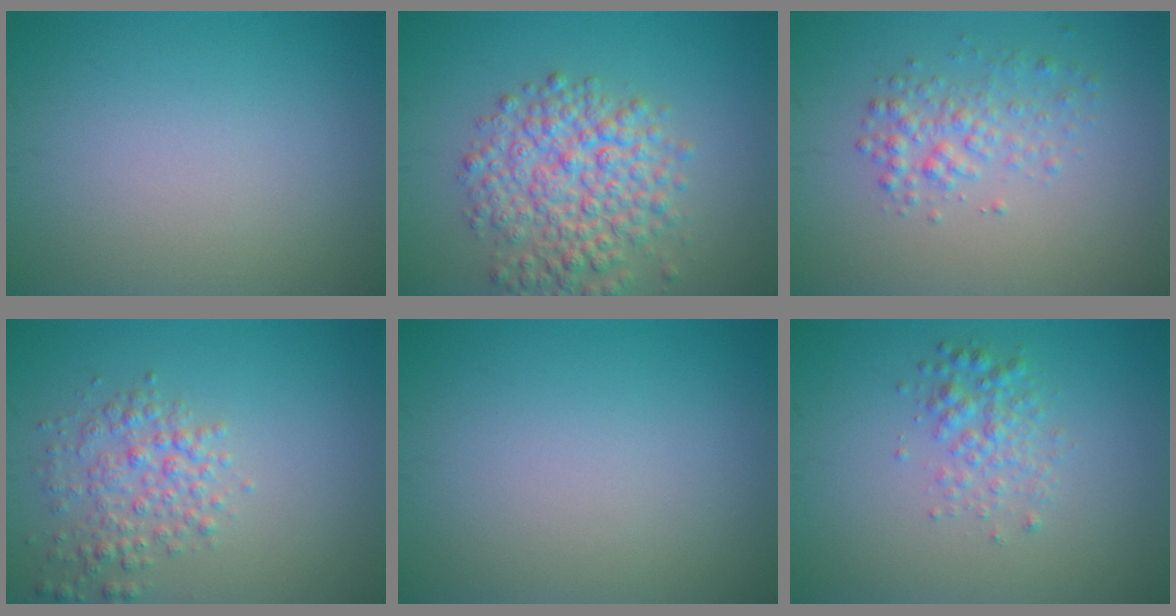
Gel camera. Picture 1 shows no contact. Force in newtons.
{"total": 6.3, "press": 6.3, "slide": 0.3}
{"total": 2.5, "press": 2.5, "slide": 0.1}
{"total": 3.1, "press": 3.1, "slide": 0.1}
{"total": 0.0}
{"total": 2.3, "press": 2.3, "slide": 0.1}